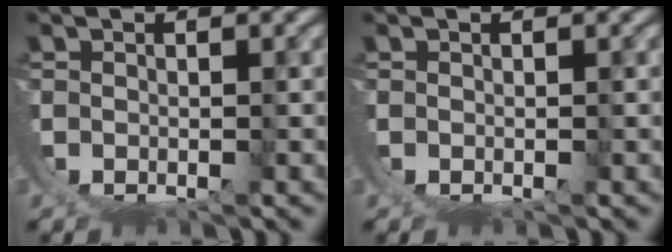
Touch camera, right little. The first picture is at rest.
{"total": 0.0}